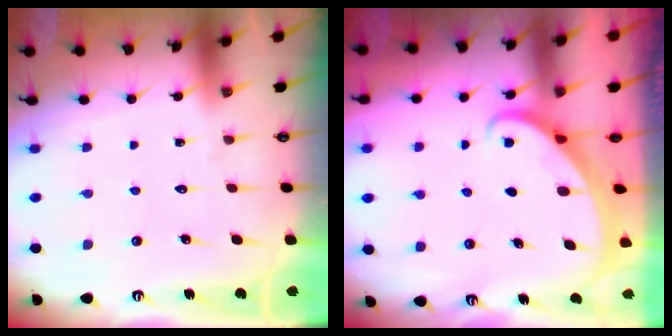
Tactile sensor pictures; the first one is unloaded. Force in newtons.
{"total": 1.7, "press": 1.6, "slide": 0.0}